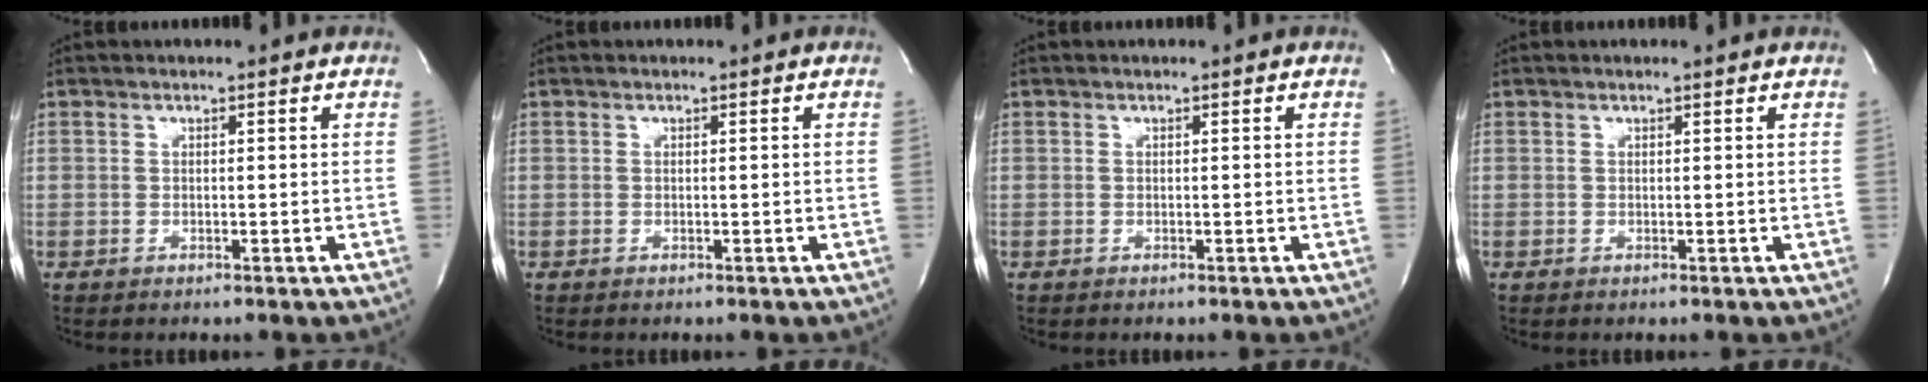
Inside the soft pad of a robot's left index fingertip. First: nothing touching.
{"total": 0.0}
{"total": 0.0}
{"total": 0.9, "force": [0.8, 0.0, 0.3], "torque": [-0.012, 0.007, 0.011]}